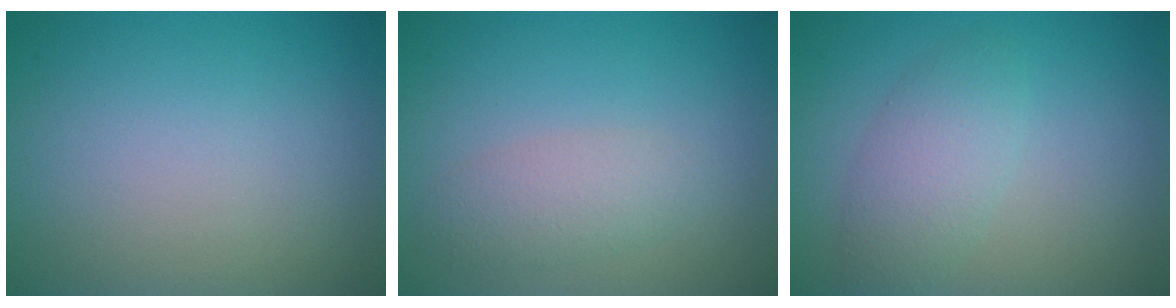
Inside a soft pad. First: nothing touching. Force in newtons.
{"total": 2.4, "press": 2.4, "slide": 0.1}
{"total": 3.1, "press": 3.1, "slide": 0.2}